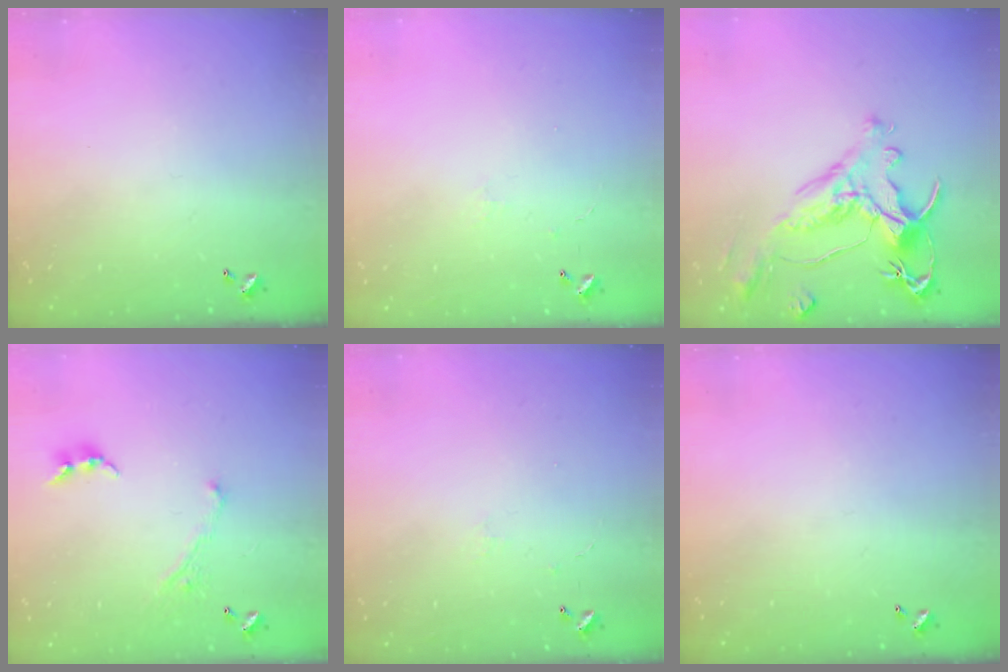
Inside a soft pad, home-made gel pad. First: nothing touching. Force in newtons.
{"total": 0.9, "press": 0.7, "slide": 0.5}
{"total": 1.5, "press": 0.7, "slide": 1.3}
{"total": 2.8, "press": 2.8, "slide": 0.1}
{"total": 0.9, "press": 0.7, "slide": 0.5}
{"total": 0.0}